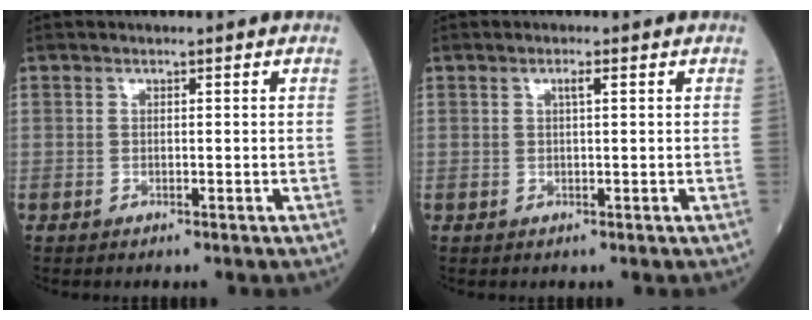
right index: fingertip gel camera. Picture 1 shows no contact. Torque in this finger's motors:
{"motor_torque": [0.14, 0.03, 0.10, 0.03]}